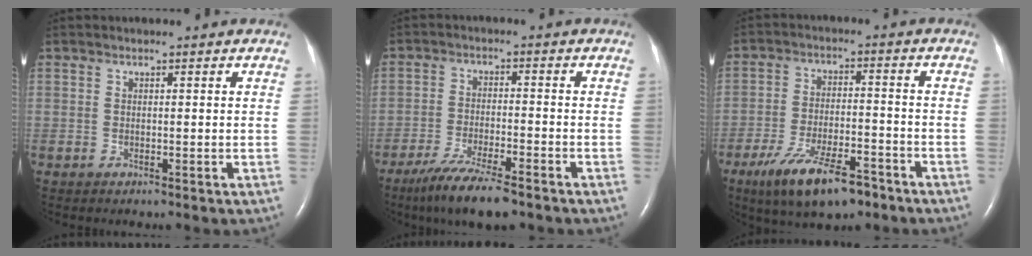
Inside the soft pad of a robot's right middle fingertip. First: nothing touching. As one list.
[{"total": 9.5, "force": [-7.1, 1.1, 6.2], "torque": [-0.112, -0.024, -0.121]}, {"total": 11.6, "force": [-7.7, 3.5, 8.0], "torque": [-0.149, -0.013, -0.128]}]